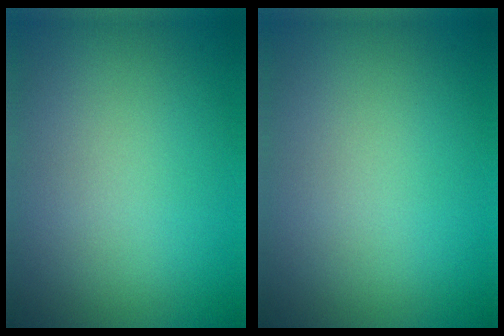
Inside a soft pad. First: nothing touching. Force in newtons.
{"total": 0.0}